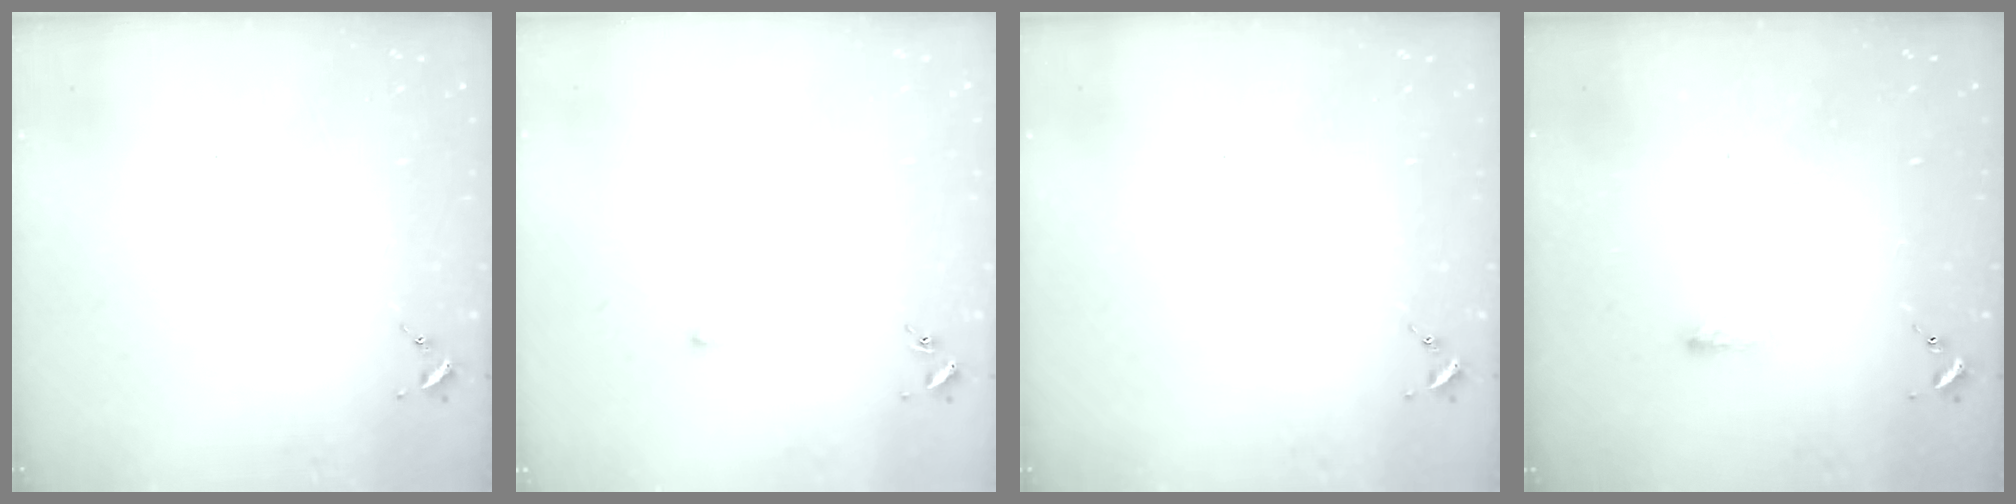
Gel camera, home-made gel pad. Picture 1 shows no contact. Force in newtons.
{"total": 2.7, "press": 2.7, "slide": 0.6}
{"total": 0.0}
{"total": 2.7, "press": 2.6, "slide": 0.5}